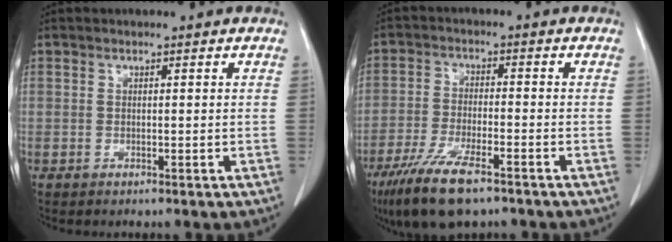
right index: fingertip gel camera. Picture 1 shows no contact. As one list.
[{"total": 10.8, "force": [-7.3, 2.5, 7.5], "torque": [-0.142, -0.023, -0.124]}]